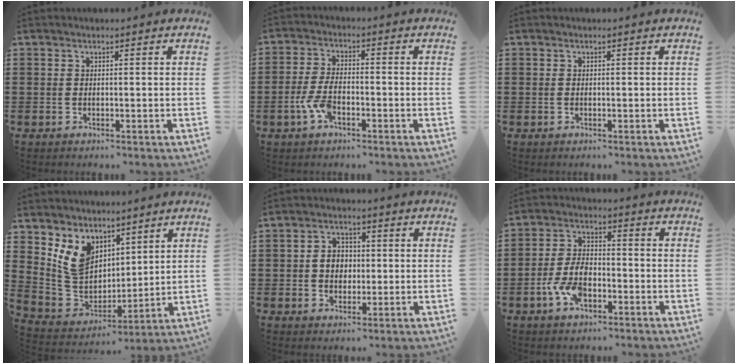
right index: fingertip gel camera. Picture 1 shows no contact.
{"total": 5.5, "force": [-2.2, 2.3, 4.4], "torque": [-0.109, -0.005, -0.047]}
{"total": 0.0}
{"total": 8.4, "force": [4.5, 6.5, 2.7], "torque": [-0.098, -0.012, 0.091]}
{"total": 4.1, "force": [-0.1, 3.4, 2.2], "torque": [-0.053, 0.012, -0.007]}
{"total": 7.0, "force": [-2.8, 3.7, 5.2], "torque": [-0.129, -0.002, -0.058]}